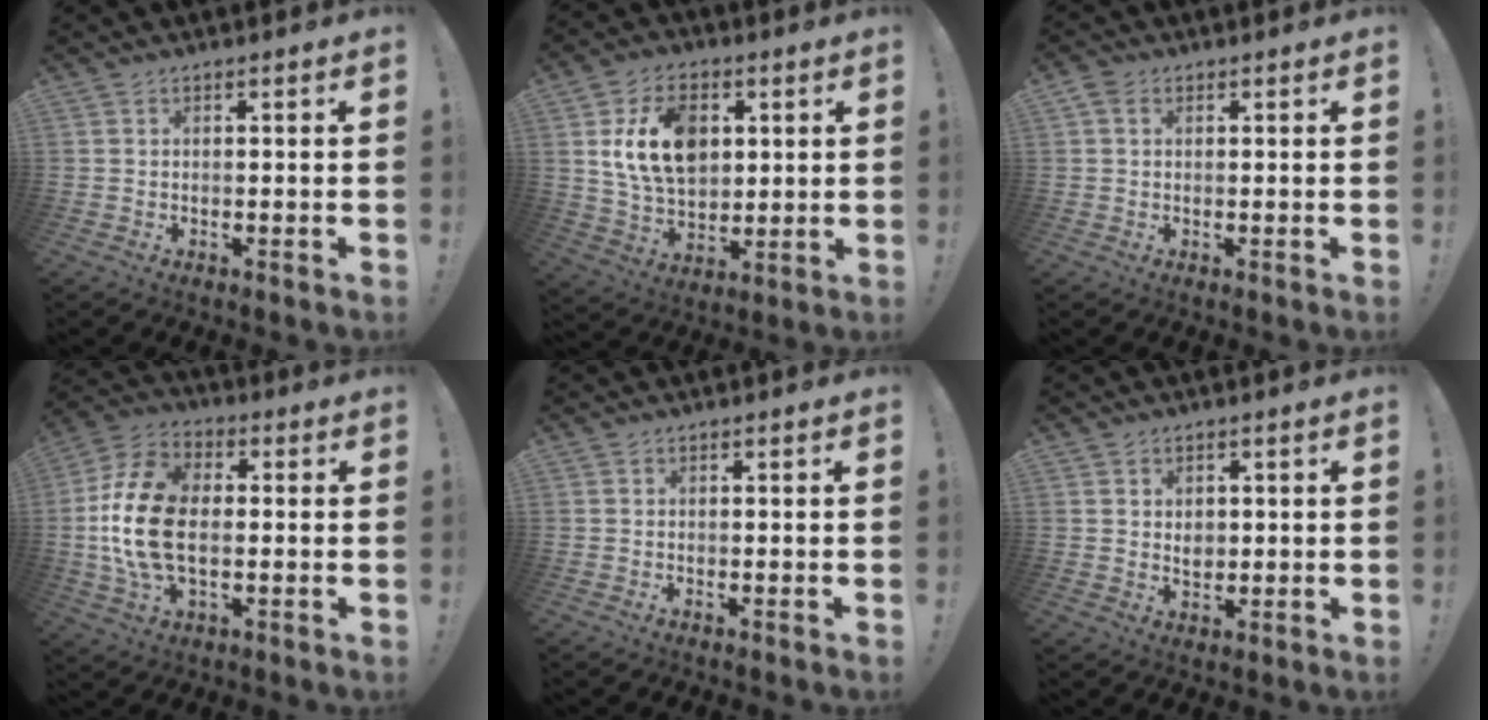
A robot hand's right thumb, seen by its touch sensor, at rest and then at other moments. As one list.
[{"total": 16.2, "force": [4.2, 11.5, 10.7], "torque": [-0.180, -0.010, 0.081]}, {"total": 2.6, "force": [1.1, 2.0, 1.2], "torque": [-0.022, 0.001, 0.021]}, {"total": 17.8, "force": [-0.8, 11.4, 13.6], "torque": [-0.257, 0.003, -0.012]}, {"total": 0.0}, {"total": 3.4, "force": [0.8, 3.2, 1.1], "torque": [-0.004, -0.001, 0.010]}]